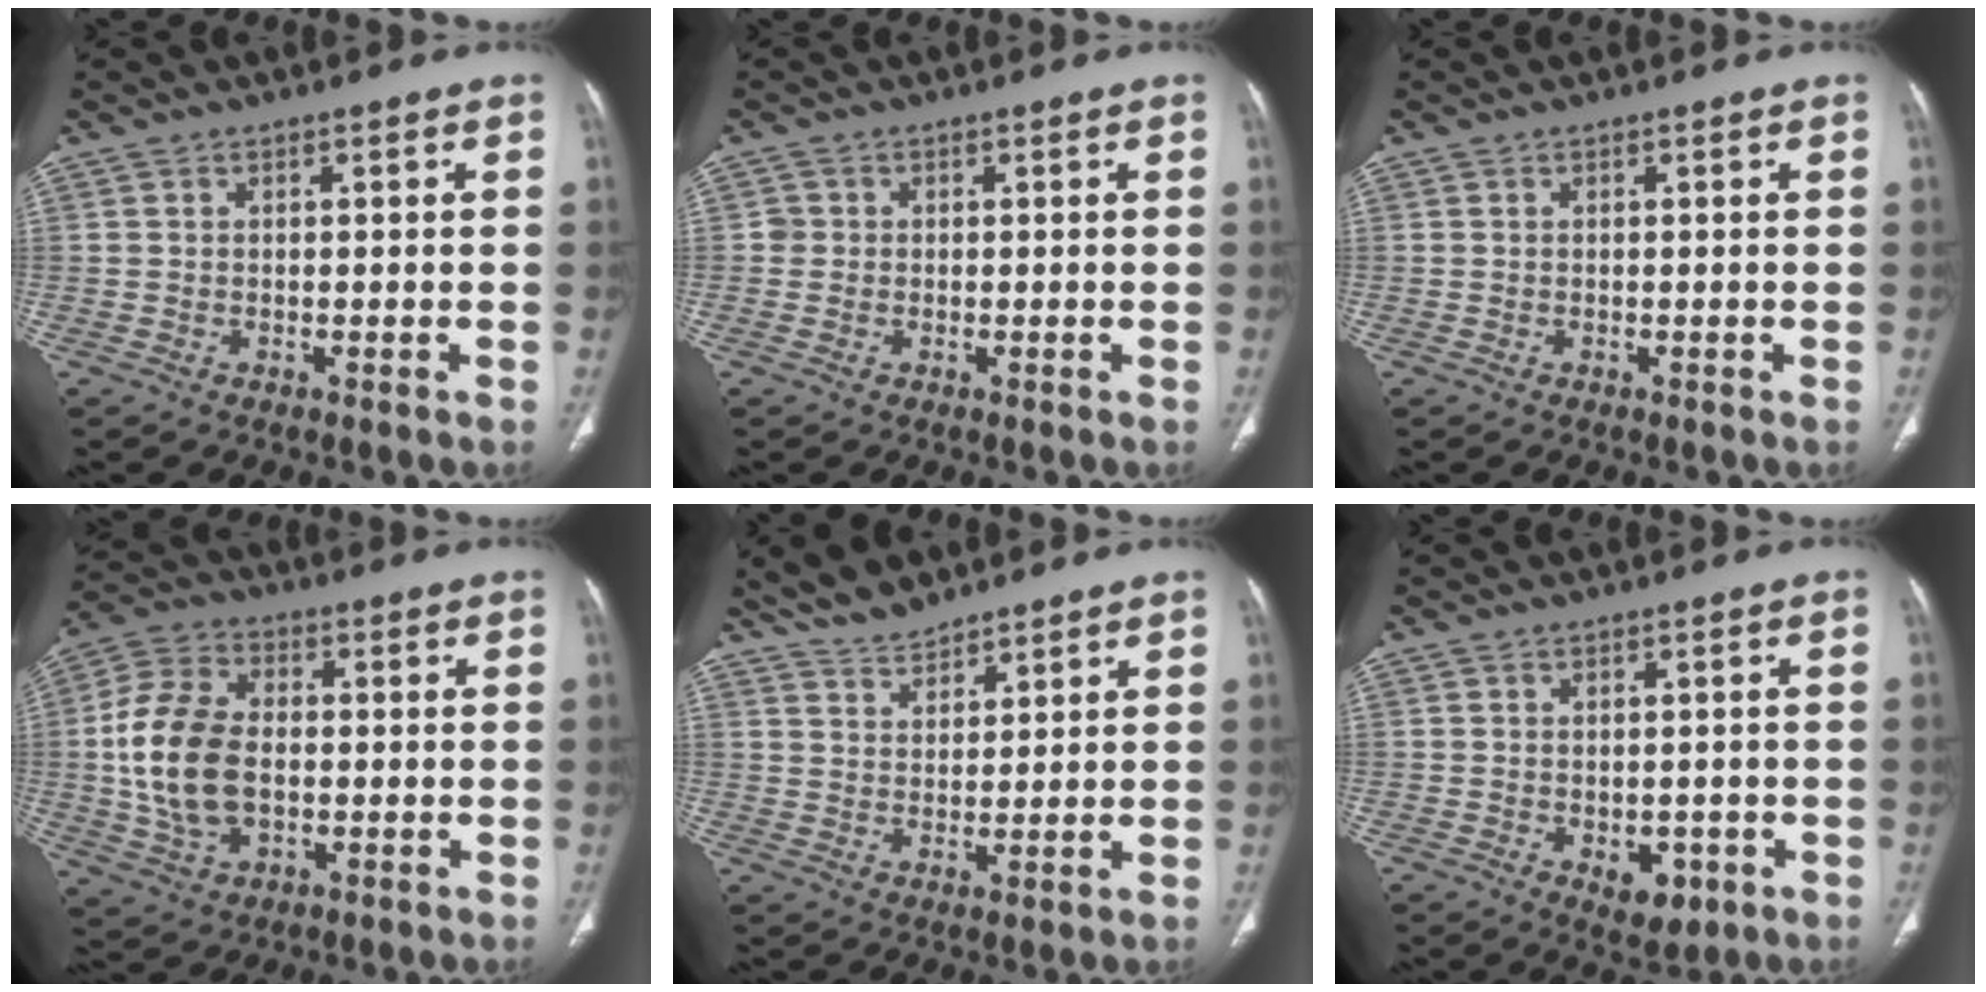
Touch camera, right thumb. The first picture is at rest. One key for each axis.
{"total": 1.3, "fx": 0.0, "fy": 1.3, "fz": 0.2, "tx": 0.005, "ty": 0.004, "tz": -0.001}
{"total": 0.0}
{"total": 15.1, "fx": -0.5, "fy": 9.6, "fz": 11.6, "tx": -0.226, "ty": 0.013, "tz": -0.005}
{"total": 6.3, "fx": 5.6, "fy": 2.0, "fz": 1.9, "tx": -0.027, "ty": -0.024, "tz": 0.111}
{"total": 4.9, "fx": -1.5, "fy": 3.2, "fz": 3.4, "tx": -0.028, "ty": 0.000, "tz": -0.007}